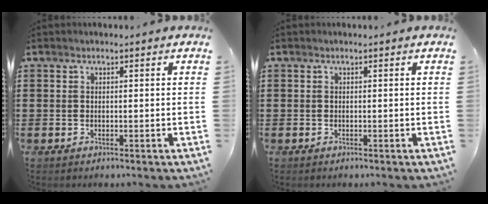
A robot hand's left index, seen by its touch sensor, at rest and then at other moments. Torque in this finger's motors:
{"motor_torque": [-0.22, 0.48, 0.00, 0.00]}